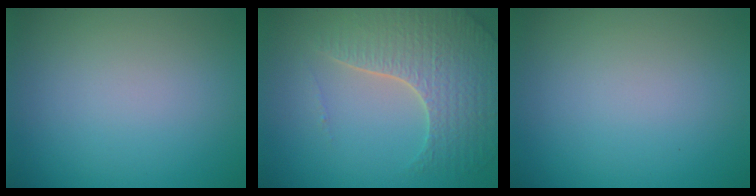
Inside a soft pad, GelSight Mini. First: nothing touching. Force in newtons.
{"total": 5.8, "press": 4.7, "slide": 3.3}
{"total": 0.0}